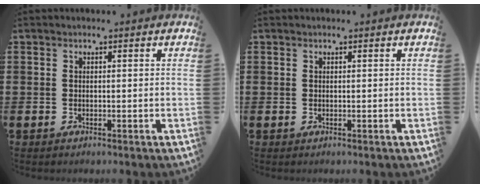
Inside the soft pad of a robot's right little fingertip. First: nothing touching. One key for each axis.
{"total": 0.0}